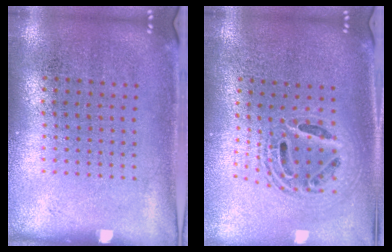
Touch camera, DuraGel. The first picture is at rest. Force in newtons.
{"total": 2.0, "press": 1.6, "slide": 1.3}